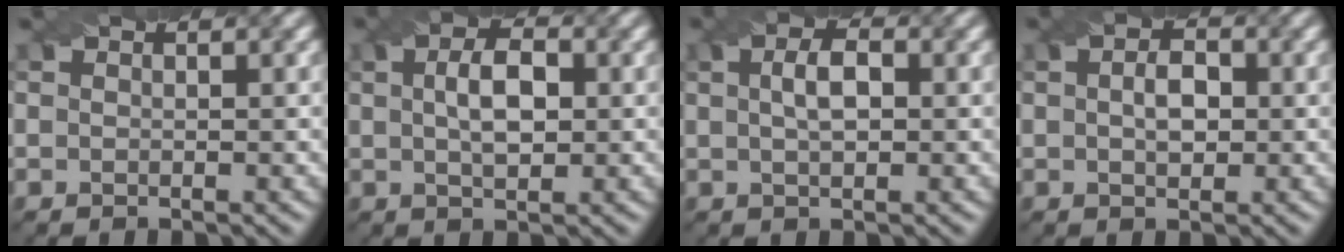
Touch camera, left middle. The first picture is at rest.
{"total": 3.9, "force": [0.4, 1.8, 3.4], "torque": [-0.067, 0.006, 0.008]}
{"total": 2.8, "force": [0.3, 1.3, 2.4], "torque": [-0.051, 0.007, 0.008]}
{"total": 2.4, "force": [0.0, 1.4, 1.9], "torque": [-0.038, 0.005, 0.000]}